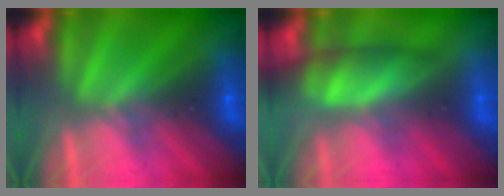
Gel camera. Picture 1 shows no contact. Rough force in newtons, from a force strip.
{"total": 5.0}